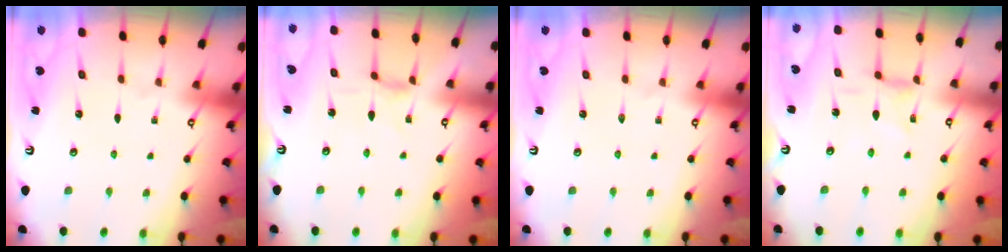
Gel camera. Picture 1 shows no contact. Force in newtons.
{"total": 2.5, "press": 2.4, "slide": 0.4}
{"total": 0.0}
{"total": 1.6, "press": 1.5, "slide": 0.3}